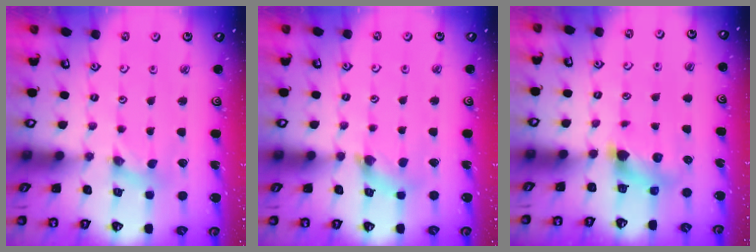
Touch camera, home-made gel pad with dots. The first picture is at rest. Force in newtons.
{"total": 2.4, "press": 2.4, "slide": 0.2}
{"total": 7.1, "press": 7.0, "slide": 0.7}